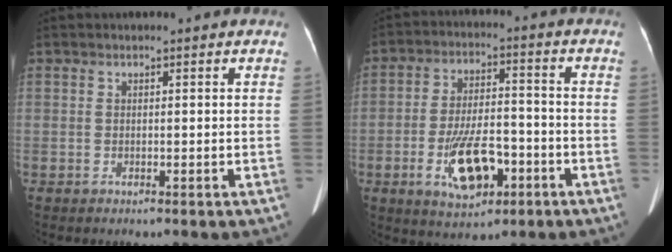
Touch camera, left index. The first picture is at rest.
{"total": 10.5, "force": [-4.3, 4.5, 8.5], "torque": [-0.163, 0.001, -0.068]}